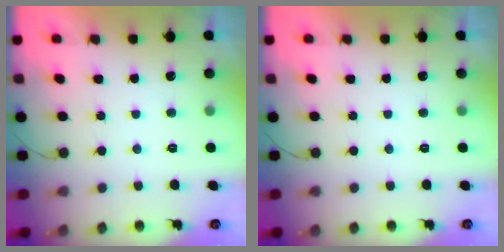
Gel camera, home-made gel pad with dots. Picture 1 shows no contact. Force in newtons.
{"total": 0.0}